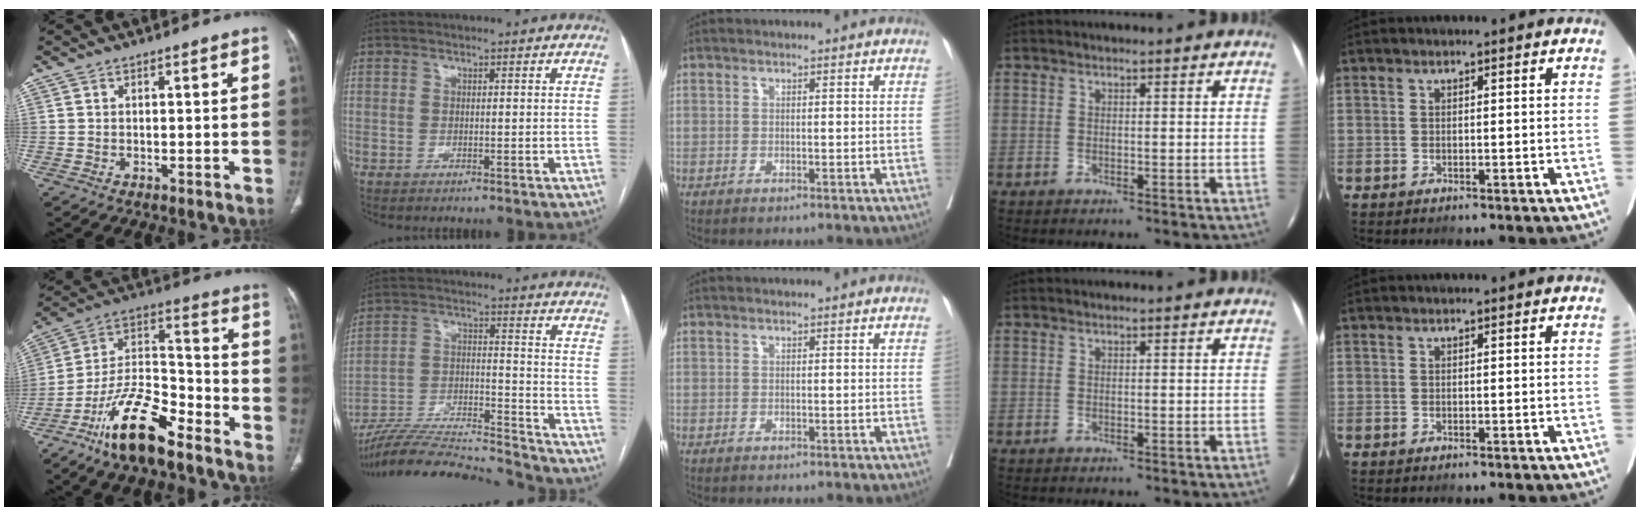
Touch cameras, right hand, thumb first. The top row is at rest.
{"thumb": {"total": 16.8, "force": [-11.5, 5.8, 10.8], "torque": [-0.187, 0.080, -0.211]}, "index": {"total": 22.9, "force": [-21.5, 1.5, 7.6], "torque": [-0.150, -0.005, -0.339]}}